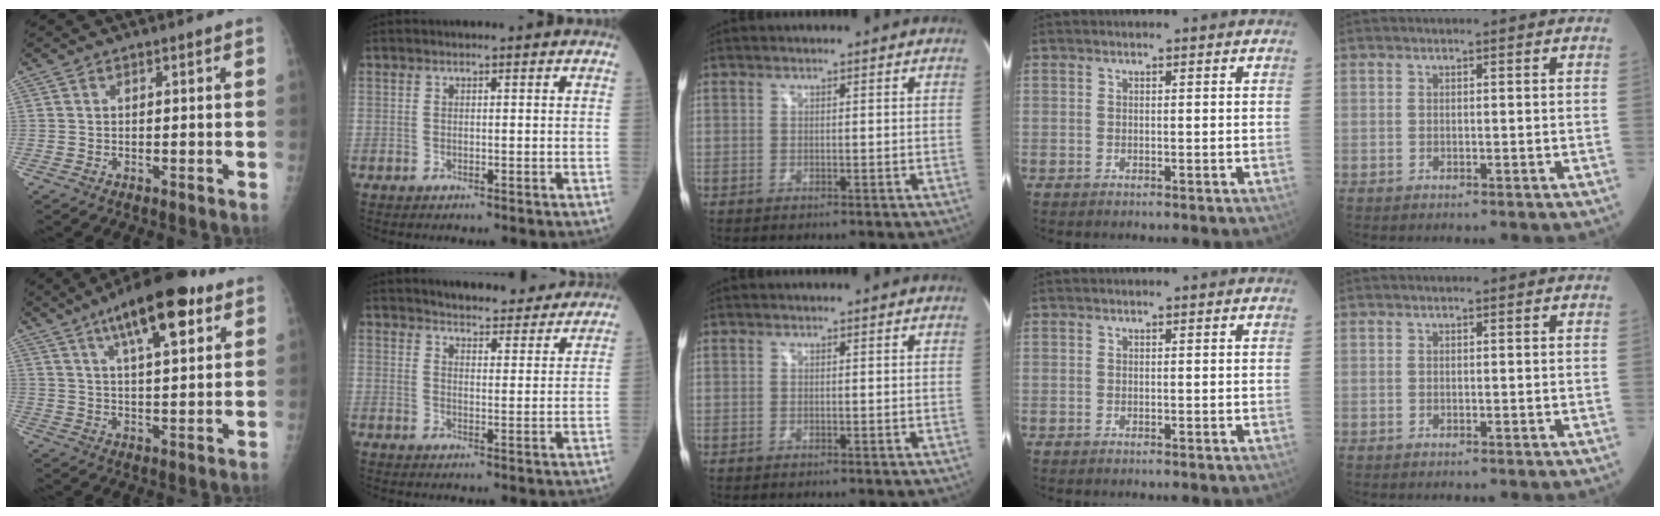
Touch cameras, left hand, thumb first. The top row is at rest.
{"thumb": {"total": 15.5, "force": [8.2, 5.0, 12.2], "torque": [-0.169, -0.019, 0.126]}, "index": {"total": 14.9, "force": [14.0, 2.8, 4.3], "torque": [-0.036, -0.011, 0.163]}}